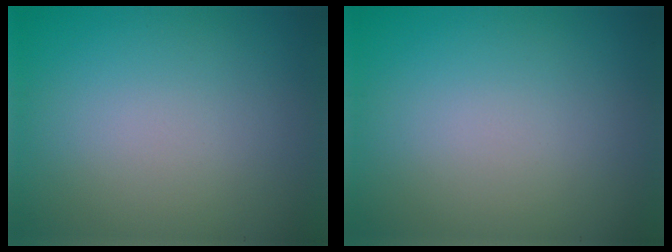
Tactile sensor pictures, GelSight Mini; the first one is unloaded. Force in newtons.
{"total": 0.0}